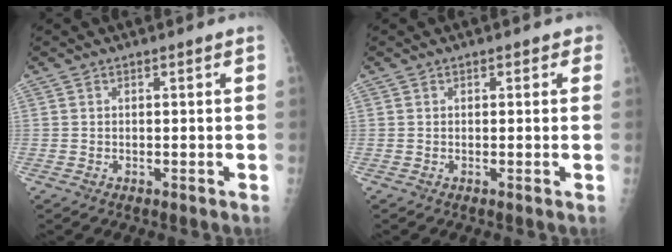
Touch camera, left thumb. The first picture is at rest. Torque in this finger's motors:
{"motor_torque": [-0.10, 0.16, -0.12, -0.10, 0.02]}